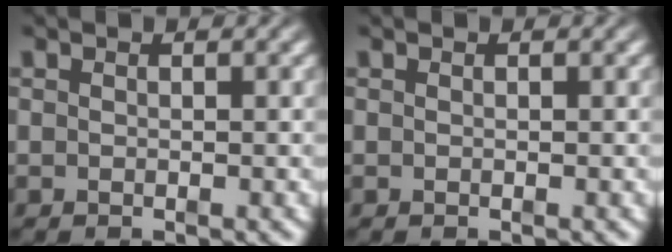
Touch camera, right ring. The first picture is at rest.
{"total": 0.0}